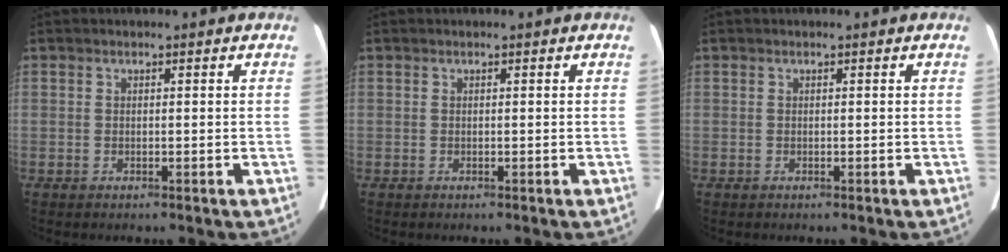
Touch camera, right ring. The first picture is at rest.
{"total": 0.0}
{"total": 0.0}